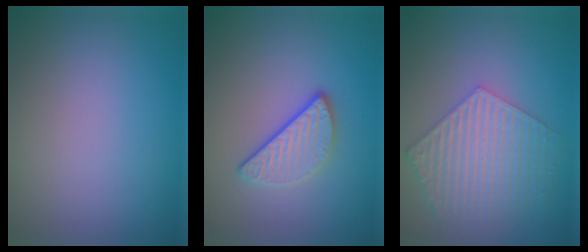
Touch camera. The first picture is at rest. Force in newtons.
{"total": 2.9, "press": 2.4, "slide": 1.6}
{"total": 6.1, "press": 4.7, "slide": 3.9}